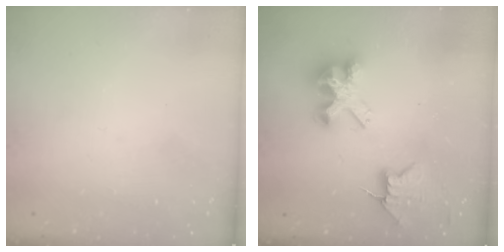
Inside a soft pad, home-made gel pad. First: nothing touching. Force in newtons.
{"total": 8.0, "press": 8.0, "slide": 0.5}